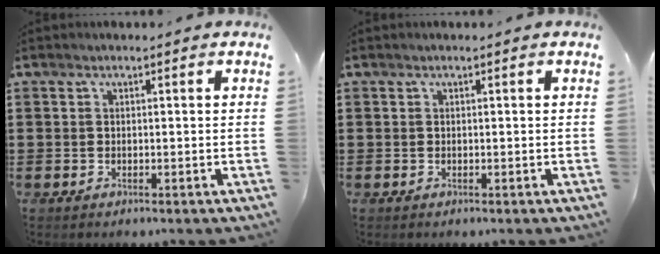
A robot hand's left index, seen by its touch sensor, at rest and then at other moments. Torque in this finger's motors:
{"motor_torque": [0.01, 0.06, 0.01, 0.02]}